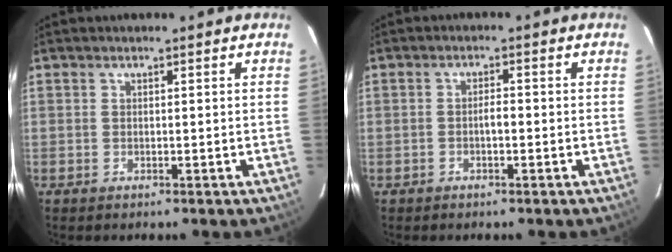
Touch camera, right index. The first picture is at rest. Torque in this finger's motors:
{"motor_torque": [0.68, 0.54, 0.02, 0.03]}